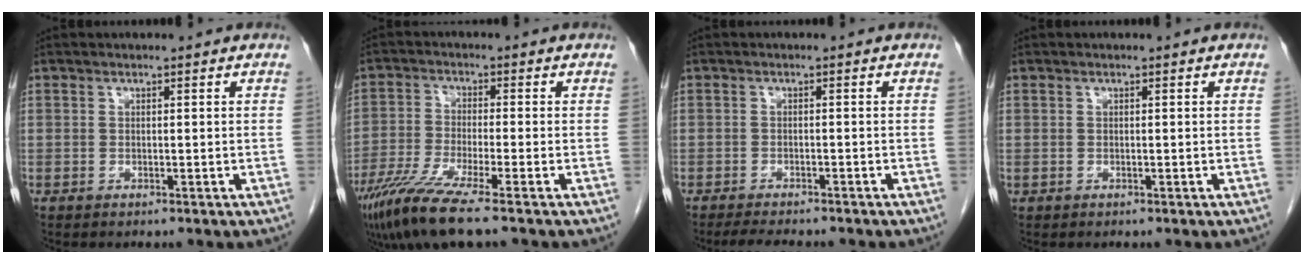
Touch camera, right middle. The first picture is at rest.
{"total": 9.0, "force": [-6.4, -0.5, 6.4], "torque": [-0.126, -0.029, -0.118]}
{"total": 5.9, "force": [-5.1, 1.1, 2.6], "torque": [-0.038, -0.010, -0.075]}
{"total": 0.0}